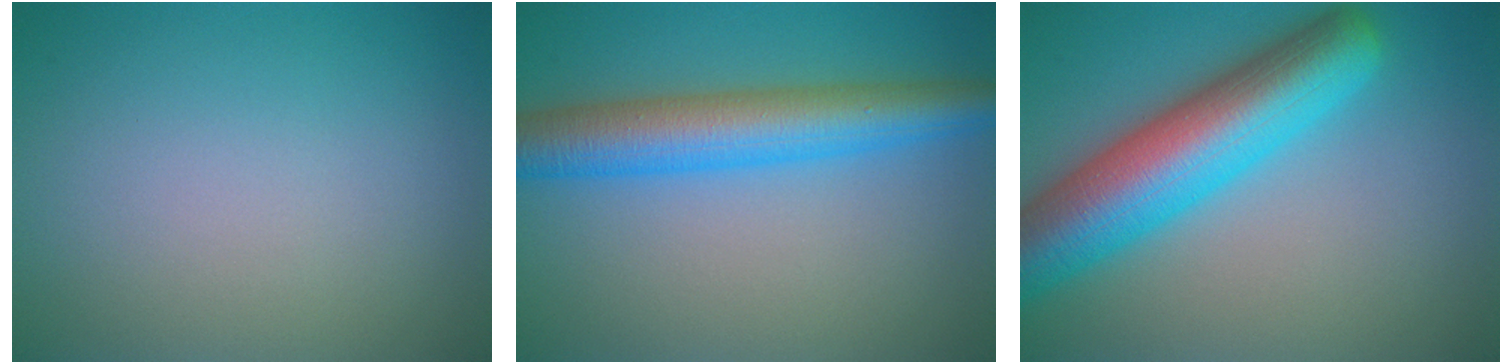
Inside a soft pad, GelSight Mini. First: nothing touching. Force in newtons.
{"total": 6.8, "press": 6.8, "slide": 0.0}
{"total": 10.2, "press": 10.2, "slide": 0.3}